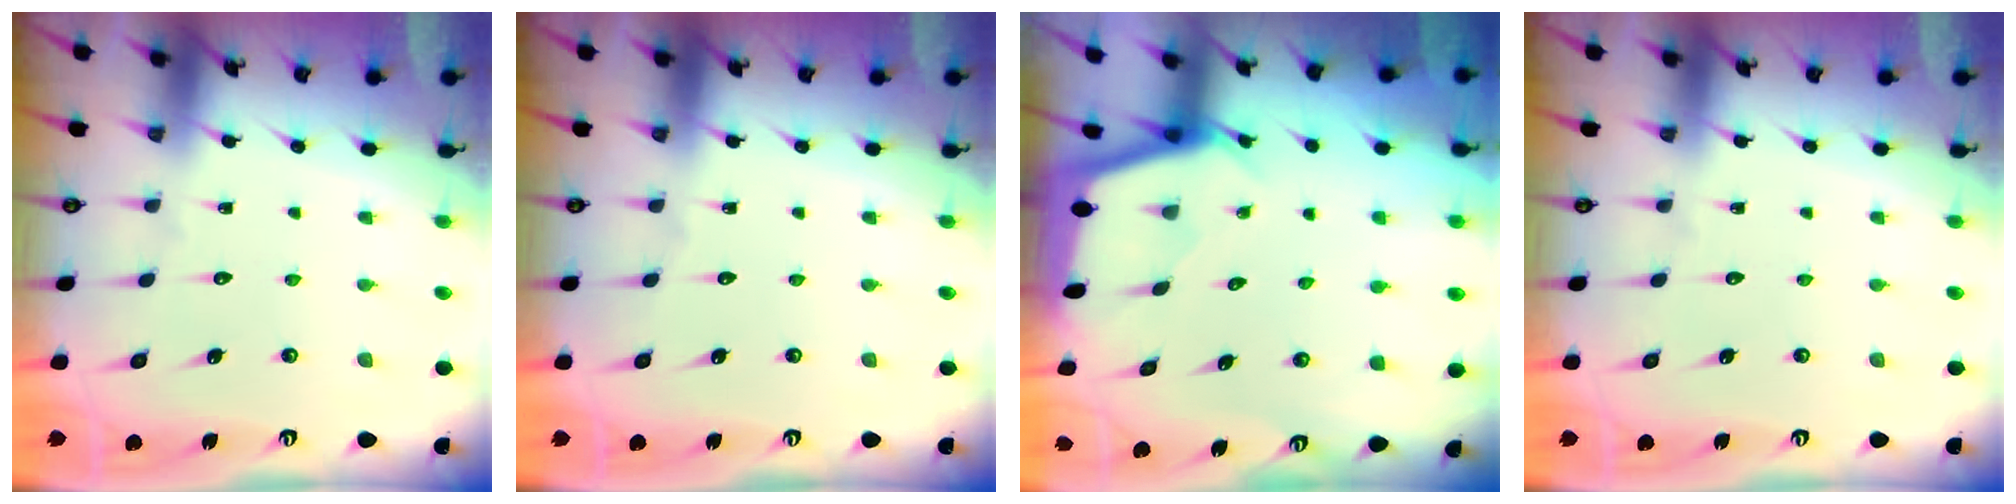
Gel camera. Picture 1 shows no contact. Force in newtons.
{"total": 0.0}
{"total": 2.3, "press": 2.3, "slide": 0.1}
{"total": 0.0}